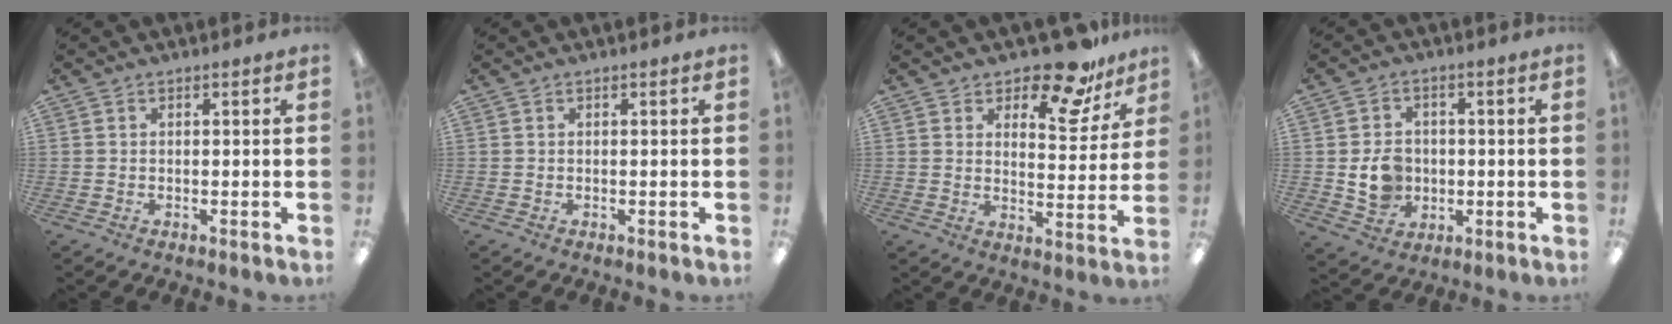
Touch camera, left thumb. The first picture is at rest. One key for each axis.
{"total": 0.0}
{"total": 13.2, "fx": 10.4, "fy": 5.1, "fz": 6.4, "tx": -0.079, "ty": -0.073, "tz": 0.180}
{"total": 8.0, "fx": -0.7, "fy": 6.9, "fz": 4.0, "tx": -0.075, "ty": 0.014, "tz": -0.007}